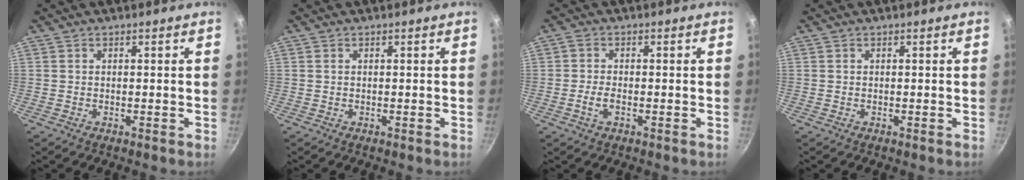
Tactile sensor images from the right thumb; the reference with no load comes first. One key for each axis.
{"total": 0.0}
{"total": 2.9, "fx": -0.9, "fy": 1.6, "fz": 2.3, "tx": -0.049, "ty": 0.009, "tz": -0.021}
{"total": 0.0}